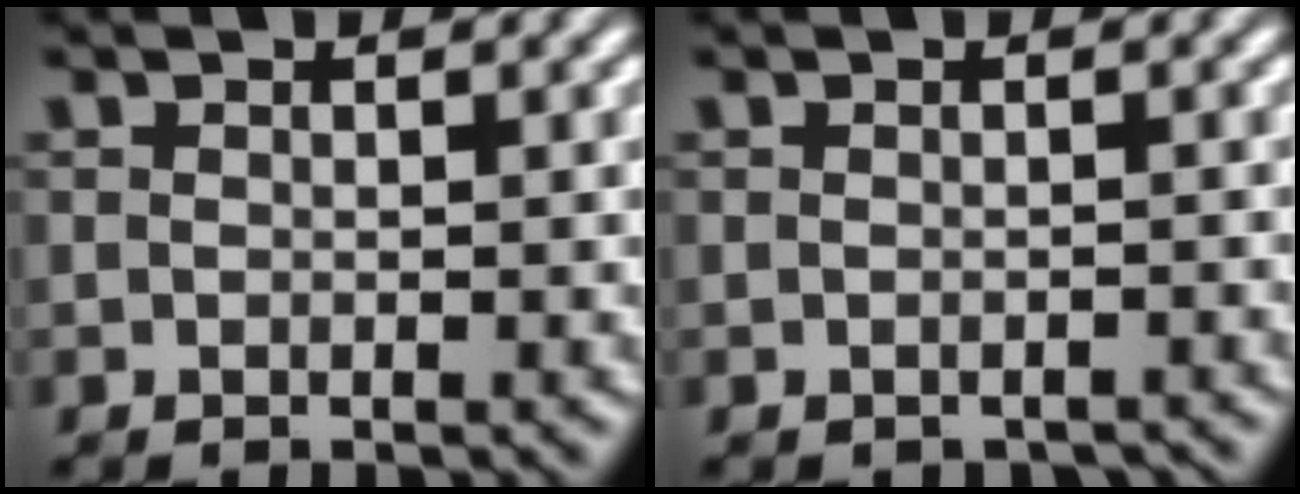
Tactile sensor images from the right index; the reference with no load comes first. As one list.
[{"total": 1.3, "force": [-1.3, -0.1, 0.0], "torque": [-0.001, -0.006, -0.016]}]